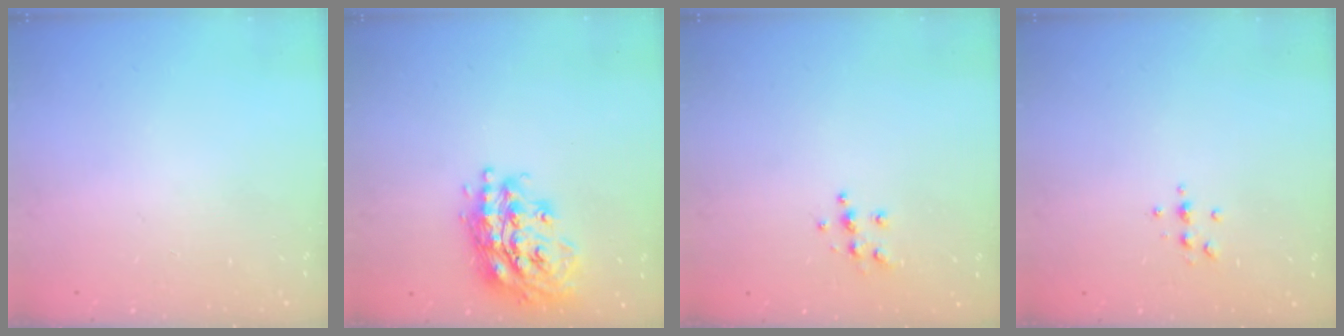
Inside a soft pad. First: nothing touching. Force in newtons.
{"total": 19.6, "press": 19.5, "slide": 1.5}
{"total": 5.9, "press": 5.9, "slide": 0.6}
{"total": 4.1, "press": 4.1, "slide": 0.5}